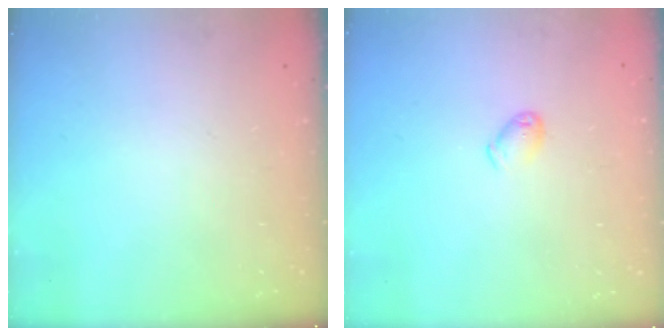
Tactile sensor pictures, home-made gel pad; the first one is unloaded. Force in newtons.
{"total": 4.9, "press": 4.9, "slide": 0.7}